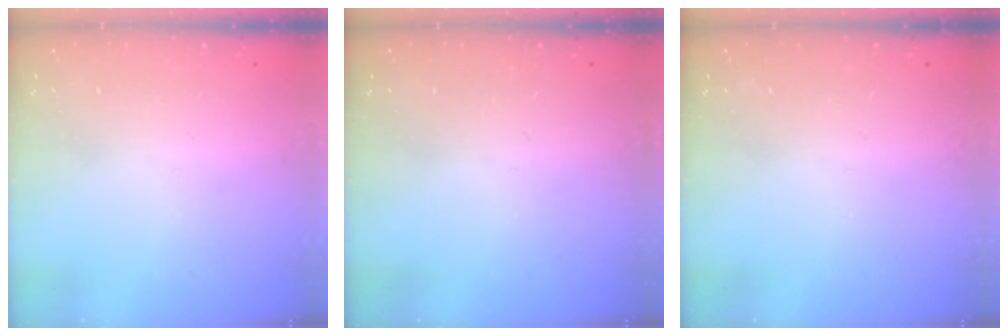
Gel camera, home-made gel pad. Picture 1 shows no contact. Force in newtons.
{"total": 0.0}
{"total": 0.0}